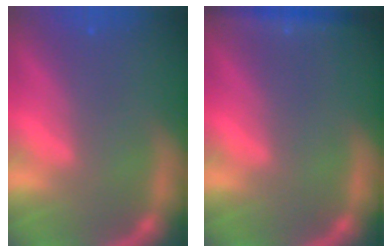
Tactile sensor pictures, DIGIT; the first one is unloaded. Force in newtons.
{"total": 3.0}